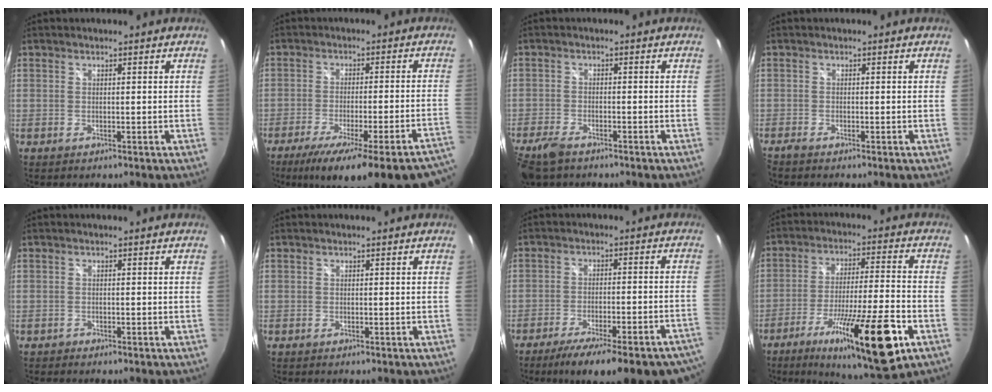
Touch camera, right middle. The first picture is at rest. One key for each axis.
{"total": 24.6, "fx": -19.9, "fy": 2.1, "fz": 14.3, "tx": -0.213, "ty": -0.070, "tz": -0.274}
{"total": 7.1, "fx": -5.4, "fy": 2.7, "fz": 3.7, "tx": -0.106, "ty": -0.022, "tz": -0.104}
{"total": 1.4, "fx": -1.2, "fy": 0.0, "fz": 0.6, "tx": -0.014, "ty": -0.006, "tz": -0.025}
{"total": 0.6, "fx": -0.5, "fy": 0.3, "fz": -0.1, "tx": -0.002, "ty": -0.002, "tz": -0.011}
{"total": 0.0}
{"total": 23.5, "fx": -19.2, "fy": 4.8, "fz": 12.7, "tx": -0.195, "ty": -0.046, "tz": -0.254}
{"total": 20.5, "fx": -10.5, "fy": 2.8, "fz": 17.4, "tx": -0.306, "ty": -0.046, "tz": -0.166}